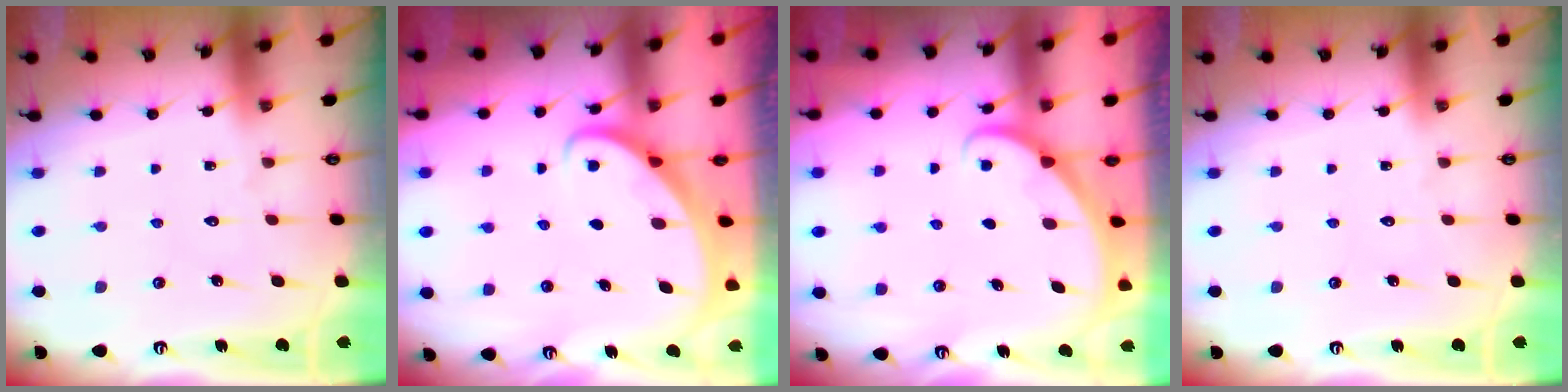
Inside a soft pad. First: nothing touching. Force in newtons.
{"total": 2.7, "press": 2.6, "slide": 0.2}
{"total": 2.8, "press": 2.8, "slide": 0.1}
{"total": 0.0}